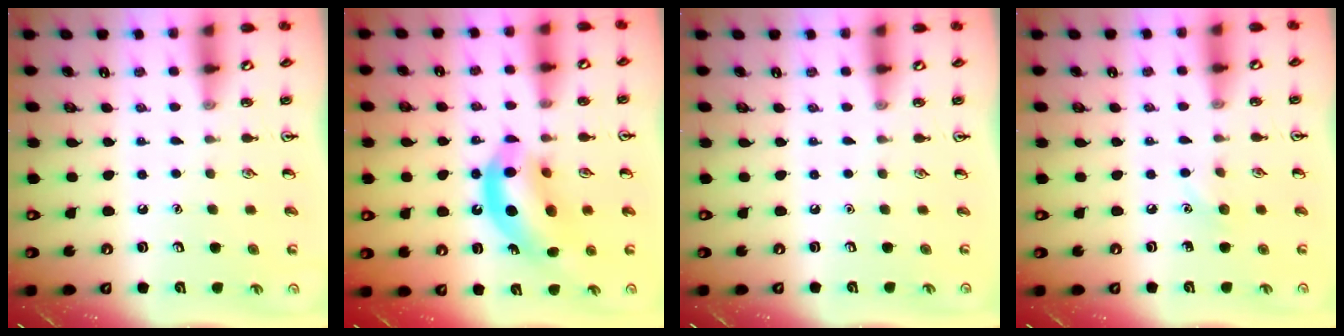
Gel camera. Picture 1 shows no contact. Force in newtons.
{"total": 13.1, "press": 12.5, "slide": 4.0}
{"total": 0.0}
{"total": 5.3, "press": 5.0, "slide": 1.6}